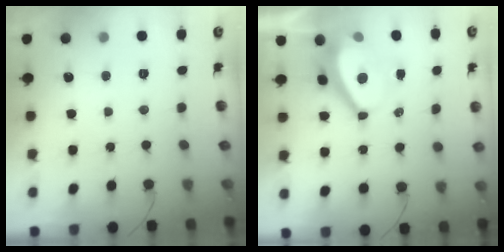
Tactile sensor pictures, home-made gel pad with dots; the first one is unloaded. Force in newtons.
{"total": 5.6, "press": 5.6, "slide": 0.7}